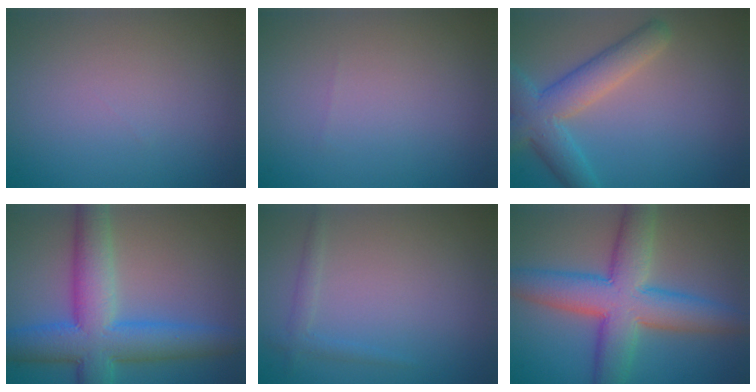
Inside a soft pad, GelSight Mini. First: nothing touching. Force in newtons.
{"total": 0.0}
{"total": 5.6, "press": 5.6, "slide": 0.4}
{"total": 9.1, "press": 9.1, "slide": 0.2}
{"total": 1.2, "press": 1.2, "slide": 0.0}
{"total": 9.1, "press": 9.1, "slide": 0.7}